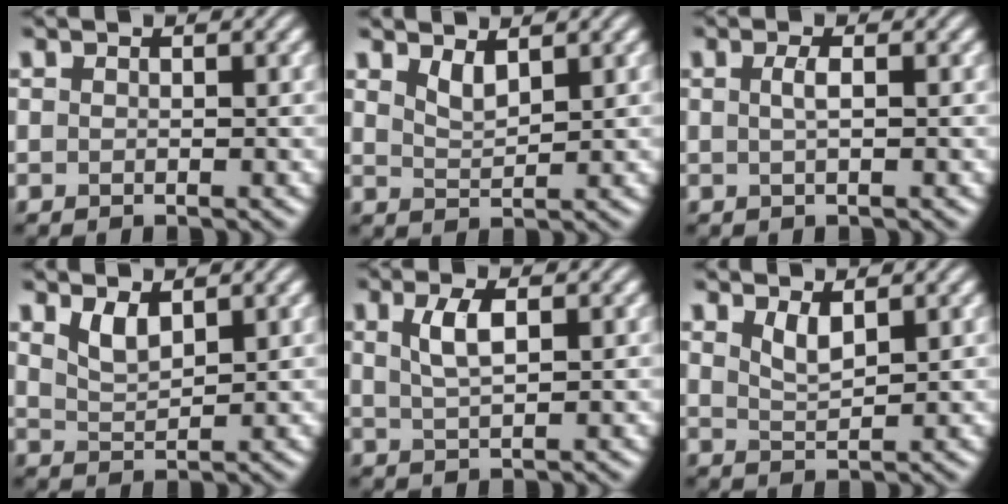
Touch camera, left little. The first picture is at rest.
{"total": 1.9, "force": [1.4, 0.6, 1.2], "torque": [-0.026, -0.008, 0.031]}
{"total": 1.2, "force": [0.2, 0.3, 1.2], "torque": [-0.025, 0.004, 0.002]}
{"total": 2.3, "force": [1.5, 0.8, 1.5], "torque": [-0.035, -0.007, 0.035]}
{"total": 2.9, "force": [1.0, 1.0, 2.5], "torque": [-0.053, 0.003, 0.021]}
{"total": 2.0, "force": [1.3, 0.6, 1.4], "torque": [-0.031, -0.006, 0.028]}